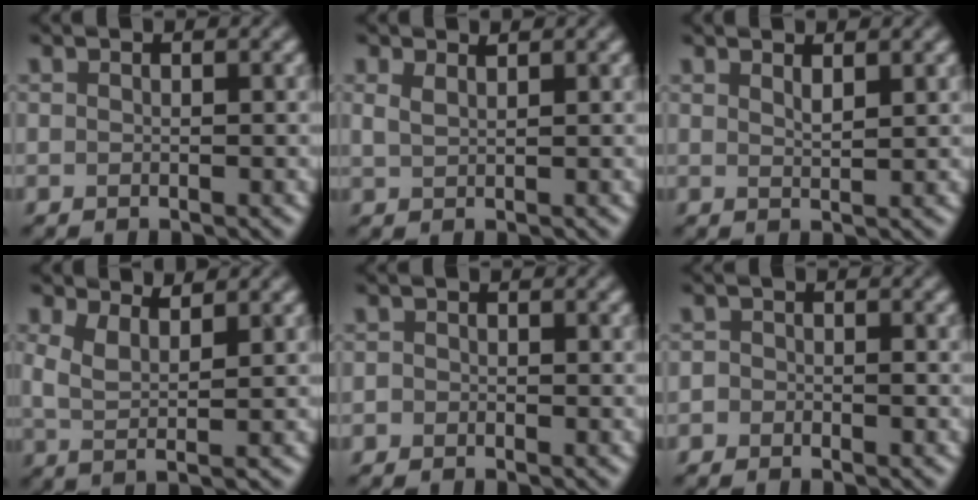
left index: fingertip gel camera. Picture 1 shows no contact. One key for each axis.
{"total": 1.2, "fx": 0.9, "fy": 0.3, "fz": 0.7, "tx": -0.019, "ty": -0.004, "tz": 0.017}
{"total": 1.3, "fx": 1.0, "fy": 0.2, "fz": 0.7, "tx": -0.014, "ty": 0.000, "tz": 0.017}
{"total": 3.1, "fx": 1.5, "fy": 1.0, "fz": 2.5, "tx": -0.056, "ty": -0.005, "tz": 0.026}
{"total": 0.6, "fx": -0.4, "fy": 0.5, "fz": 0.1, "tx": 0.002, "ty": -0.002, "tz": -0.013}
{"total": 1.5, "fx": -0.7, "fy": 1.3, "fz": 0.5, "tx": 0.007, "ty": -0.001, "tz": -0.021}